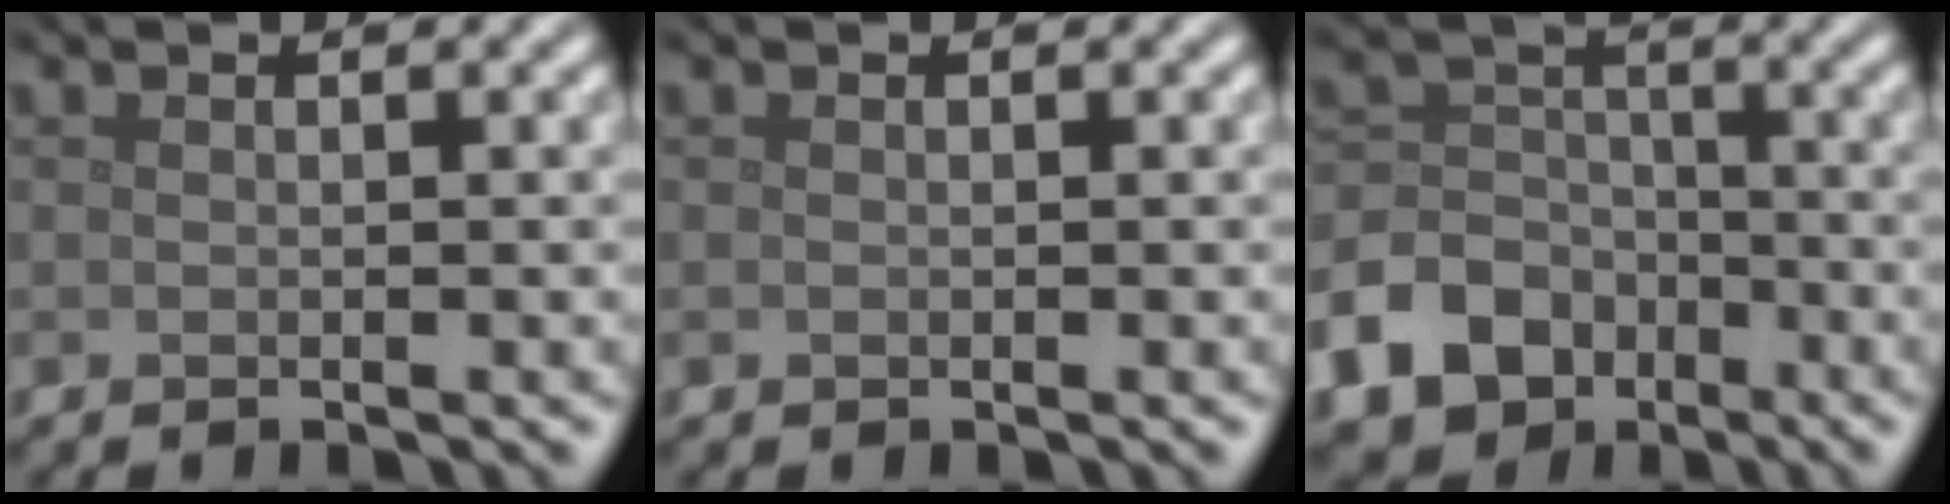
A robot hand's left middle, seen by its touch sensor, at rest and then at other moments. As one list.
[{"total": 0.0}, {"total": 9.5, "force": [-5.4, 7.2, 3.1], "torque": [-0.069, -0.018, -0.114]}]